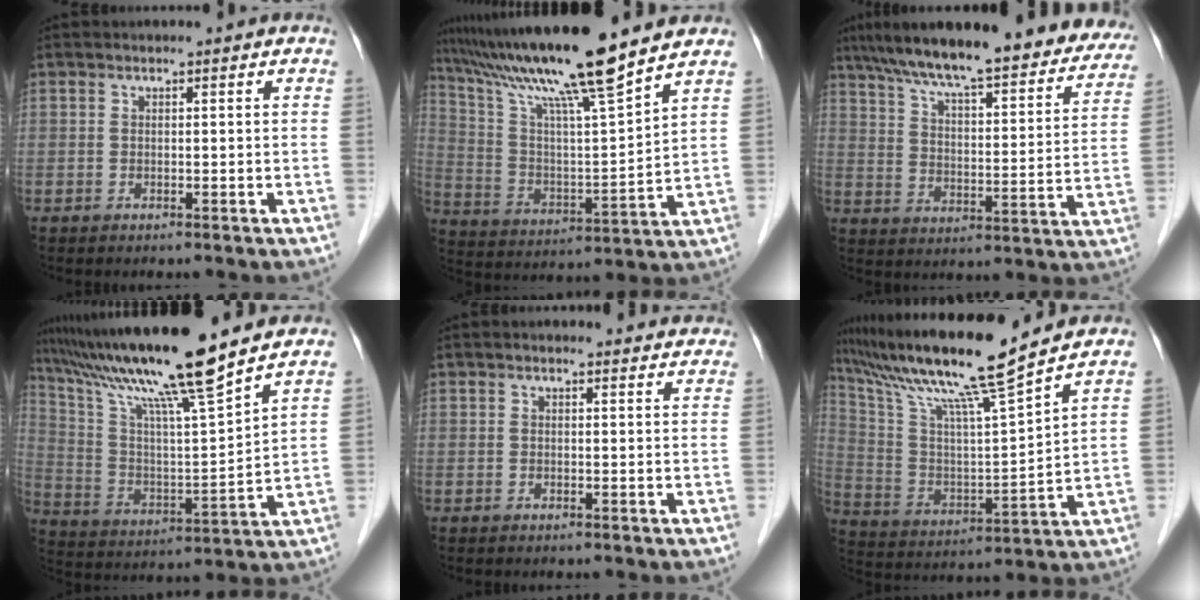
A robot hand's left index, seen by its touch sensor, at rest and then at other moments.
{"total": 16.6, "force": [13.6, -1.7, 9.4], "torque": [-0.172, -0.003, 0.241]}
{"total": 28.1, "force": [23.9, 5.3, 14.0], "torque": [-0.216, -0.011, 0.314]}
{"total": 17.7, "force": [14.4, -1.5, 10.2], "torque": [-0.187, -0.004, 0.254]}
{"total": 4.6, "force": [4.4, 0.9, 0.9], "torque": [-0.007, 0.006, 0.037]}
{"total": 17.8, "force": [14.4, -1.5, 10.3], "torque": [-0.196, 0.002, 0.255]}